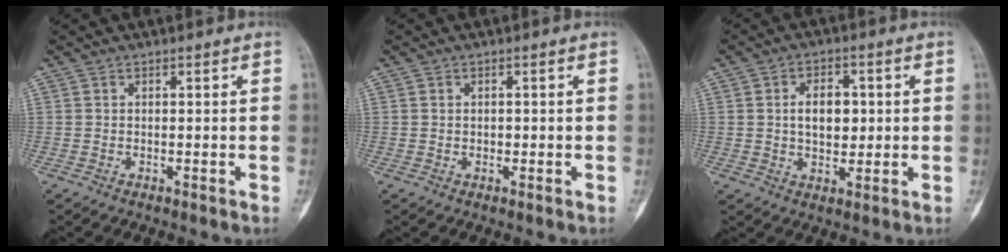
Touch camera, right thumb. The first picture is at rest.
{"total": 1.0, "force": [0.1, 0.8, 0.7], "torque": [-0.009, 0.001, 0.004]}
{"total": 7.4, "force": [0.9, 4.7, 5.6], "torque": [-0.067, -0.001, 0.015]}